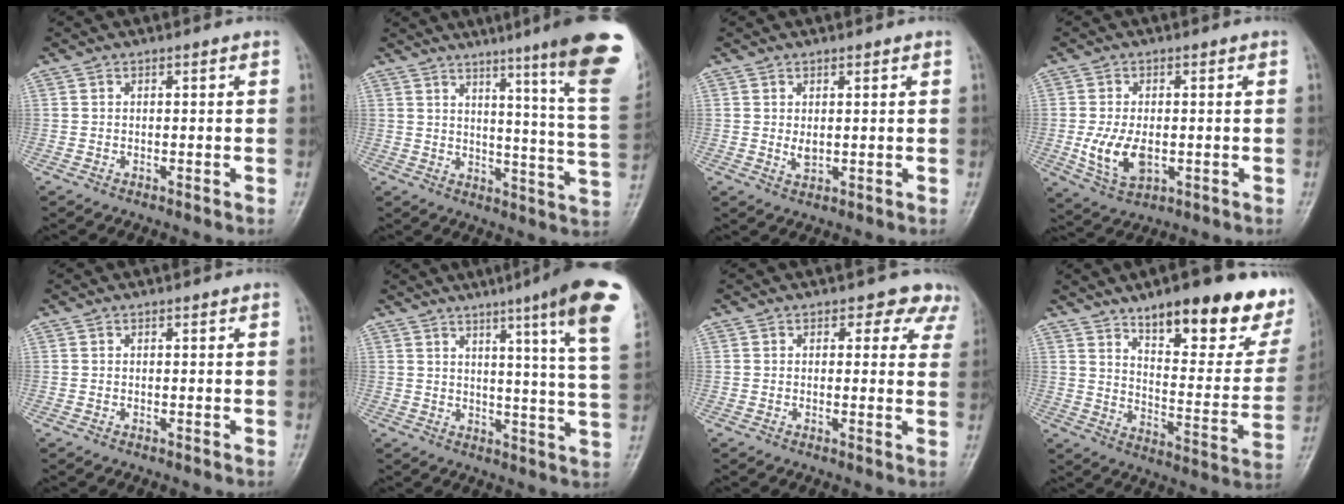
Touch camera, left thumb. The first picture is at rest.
{"total": 21.2, "force": [13.3, 0.1, 16.5], "torque": [-0.197, -0.088, 0.161]}
{"total": 2.0, "force": [0.6, 1.2, 1.5], "torque": [-0.024, -0.008, 0.015]}
{"total": 8.0, "force": [-1.1, 4.7, 6.3], "torque": [-0.118, -0.010, -0.013]}
{"total": 0.0}
{"total": 17.2, "force": [9.1, 0.6, 14.6], "torque": [-0.180, -0.041, 0.102]}
{"total": 5.6, "force": [4.2, 3.4, 1.4], "torque": [0.027, -0.016, 0.027]}
{"total": 24.4, "force": [15.9, 7.8, 16.7], "torque": [-0.182, -0.076, 0.224]}